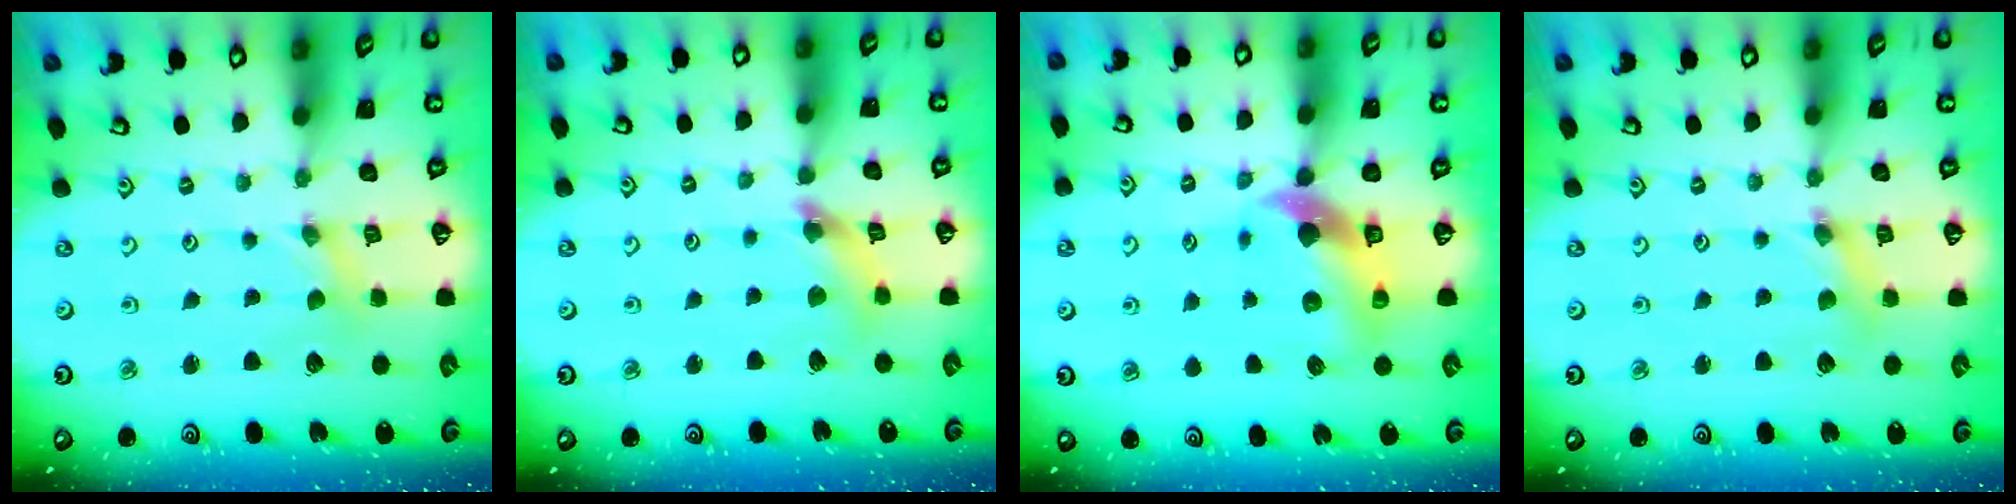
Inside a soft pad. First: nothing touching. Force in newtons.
{"total": 7.2, "press": 7.2, "slide": 0.8}
{"total": 10.1, "press": 10.0, "slide": 1.5}
{"total": 2.8, "press": 2.8, "slide": 0.4}